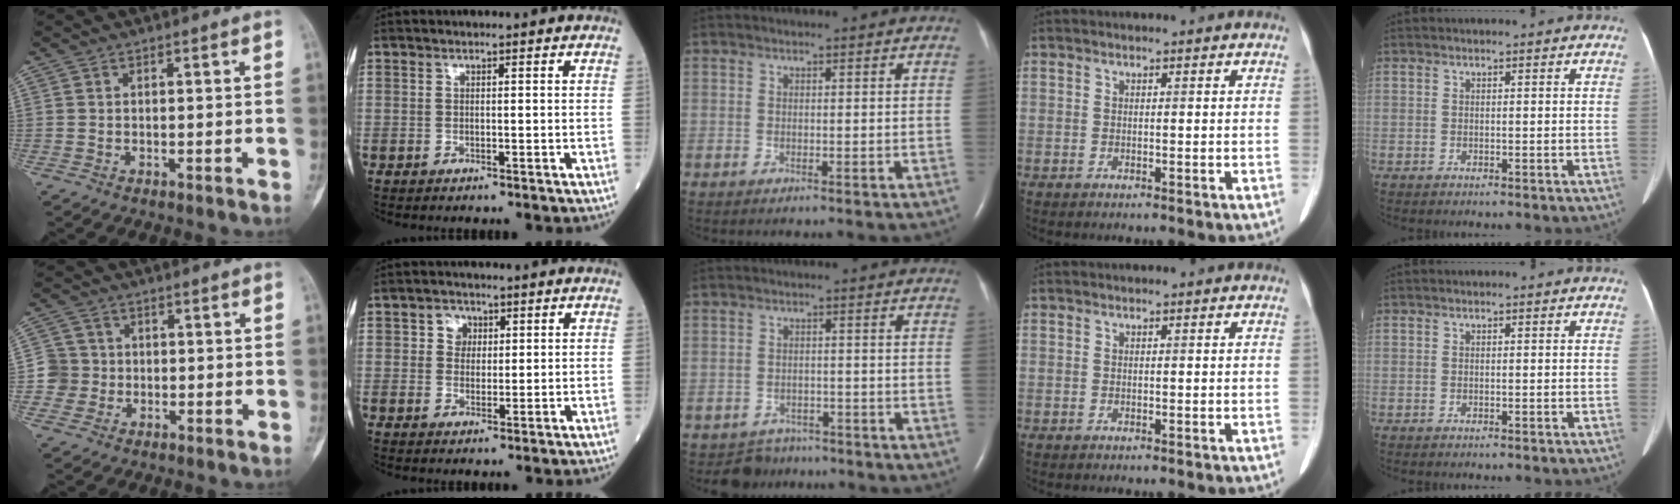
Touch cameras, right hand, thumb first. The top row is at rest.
{"thumb": {"total": 4.3, "force": [-0.8, 4.3, -0.1], "torque": [0.036, 0.014, -0.024]}, "index": {"total": 2.7, "force": [0.9, 2.3, 1.0], "torque": [-0.015, 0.006, 0.011]}, "middle": {"total": 3.6, "force": [-3.0, 1.8, -0.8], "torque": [0.007, 0.006, -0.047]}}